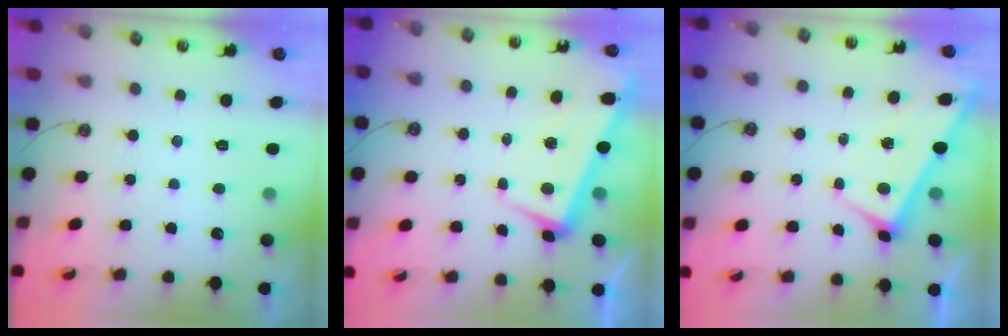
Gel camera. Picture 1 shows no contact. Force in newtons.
{"total": 2.4, "press": 1.6, "slide": 1.8}
{"total": 3.0, "press": 3.0, "slide": 0.1}